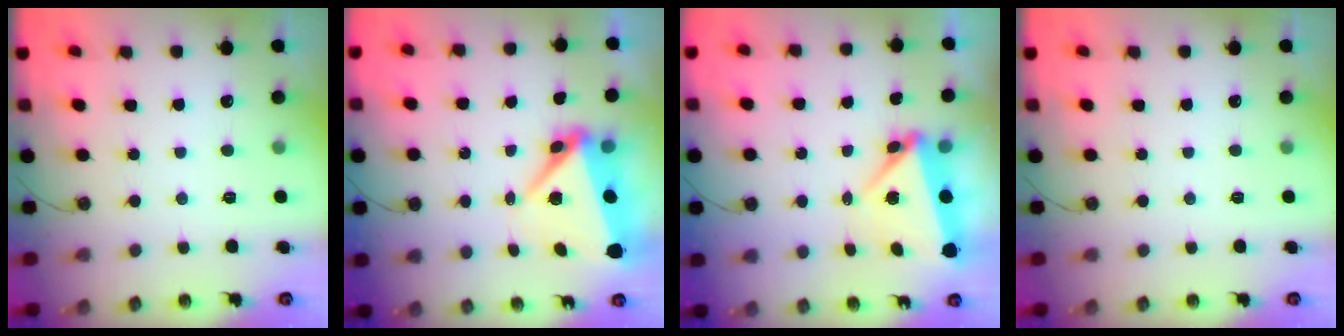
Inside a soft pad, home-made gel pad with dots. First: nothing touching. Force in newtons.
{"total": 8.4, "press": 8.1, "slide": 1.9}
{"total": 7.8, "press": 4.9, "slide": 6.0}
{"total": 0.0}